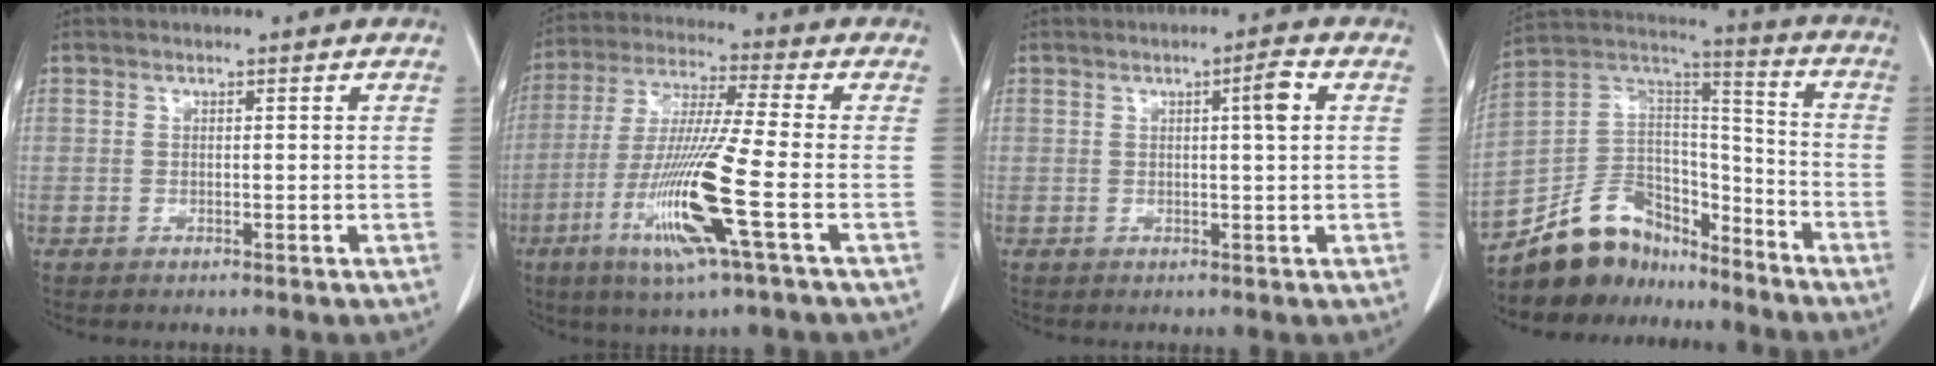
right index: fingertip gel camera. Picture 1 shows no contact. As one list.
[{"total": 14.7, "force": [-5.1, -0.8, 13.8], "torque": [-0.284, -0.024, -0.099]}, {"total": 3.0, "force": [0.8, -0.1, 2.9], "torque": [-0.045, 0.001, 0.011]}, {"total": 14.9, "force": [-12.6, 7.1, 3.7], "torque": [-0.063, 0.066, -0.224]}]